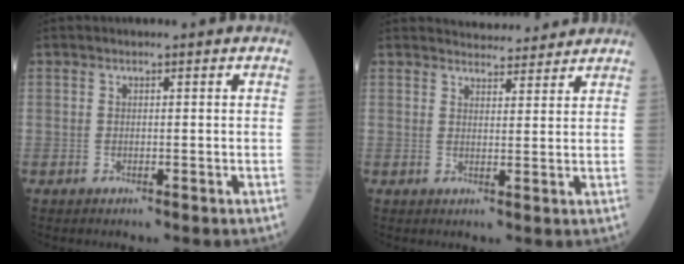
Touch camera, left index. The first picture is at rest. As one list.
[{"total": 6.4, "force": [6.2, 1.2, 1.0], "torque": [-0.013, 0.012, 0.077]}]